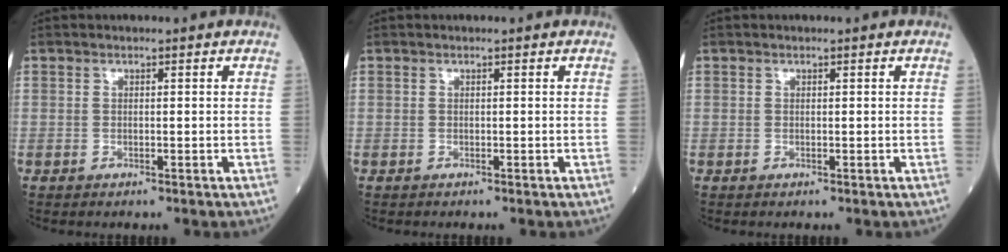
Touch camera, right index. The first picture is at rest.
{"total": 0.0}
{"total": 0.0}